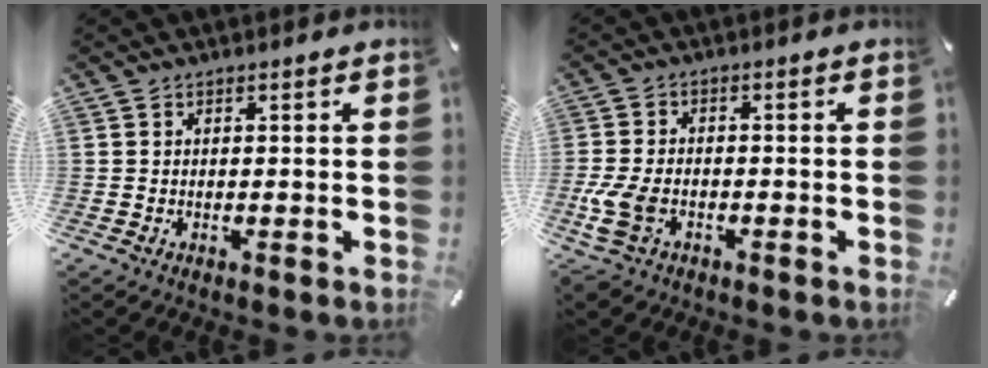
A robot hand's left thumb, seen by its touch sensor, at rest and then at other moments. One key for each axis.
{"total": 8.4, "fx": -3.2, "fy": 5.4, "fz": 5.6, "tx": -0.139, "ty": 0.001, "tz": -0.058}